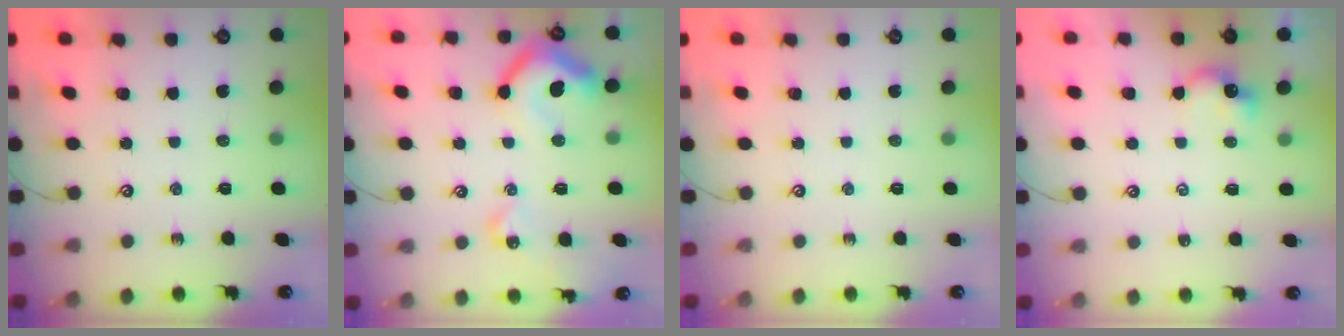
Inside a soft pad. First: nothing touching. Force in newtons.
{"total": 14.9, "press": 14.8, "slide": 0.9}
{"total": 0.0}
{"total": 1.1, "press": 1.1, "slide": 0.3}